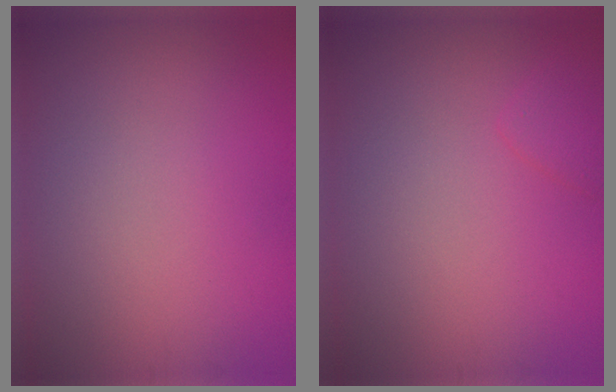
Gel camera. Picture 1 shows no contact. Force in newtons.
{"total": 1.5, "press": 1.5, "slide": 0.1}